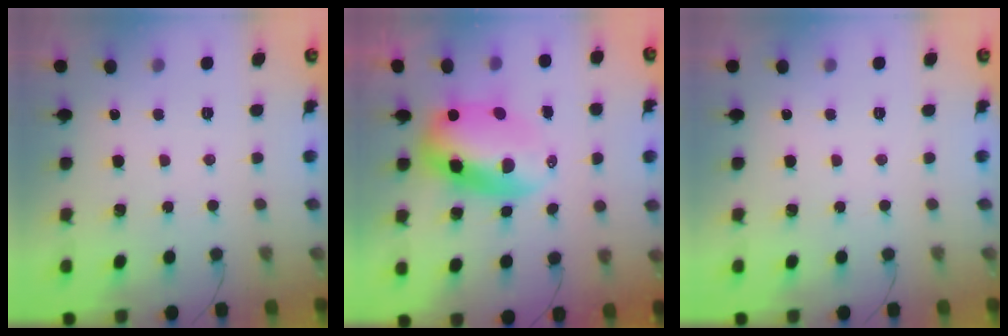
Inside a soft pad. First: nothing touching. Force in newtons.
{"total": 9.6, "press": 9.2, "slide": 2.8}
{"total": 0.0}